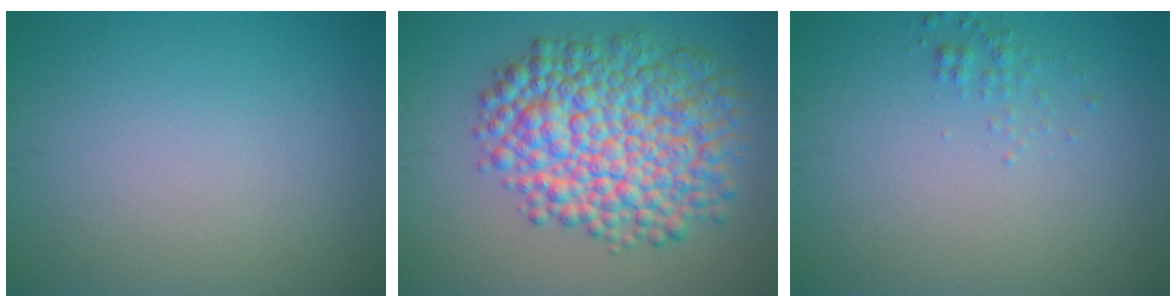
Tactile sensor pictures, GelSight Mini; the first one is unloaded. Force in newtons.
{"total": 10.5, "press": 10.5, "slide": 0.2}
{"total": 0.9, "press": 0.9, "slide": 0.0}